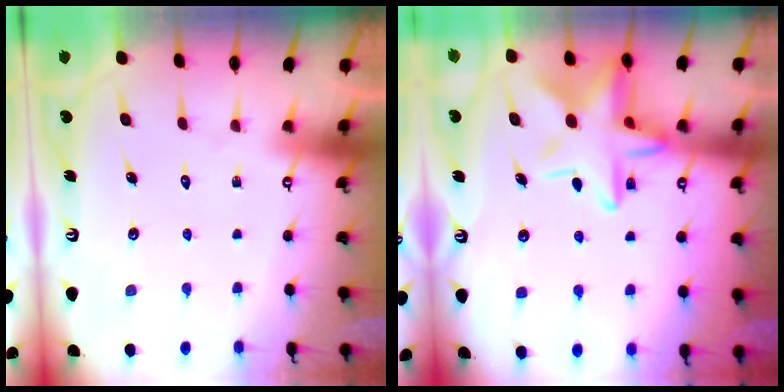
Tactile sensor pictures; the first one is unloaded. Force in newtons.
{"total": 16.1, "press": 16.0, "slide": 1.0}